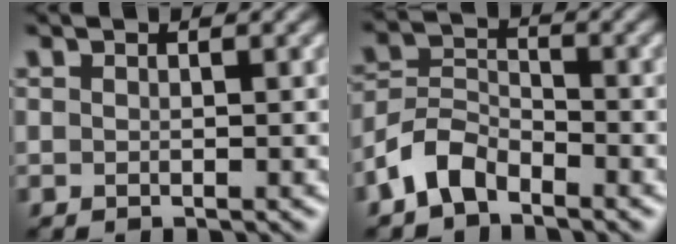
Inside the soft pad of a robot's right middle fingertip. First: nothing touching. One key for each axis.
{"total": 3.9, "fx": -2.8, "fy": 2.1, "fz": 1.8, "tx": -0.036, "ty": 0.009, "tz": -0.067}